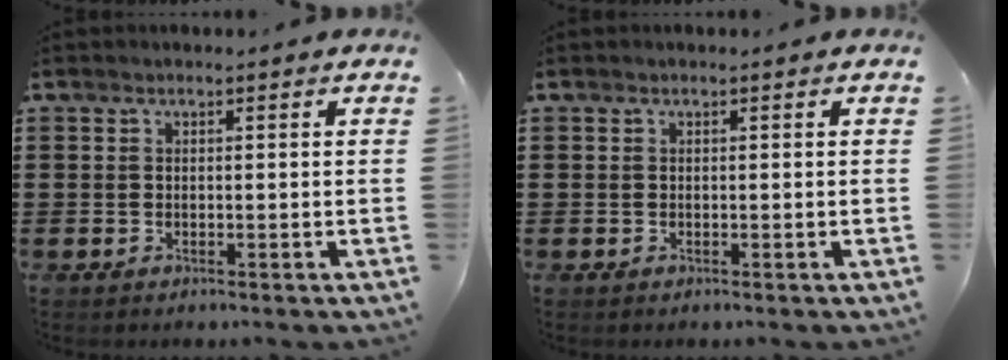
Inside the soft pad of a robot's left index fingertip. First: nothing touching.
{"total": 0.0}